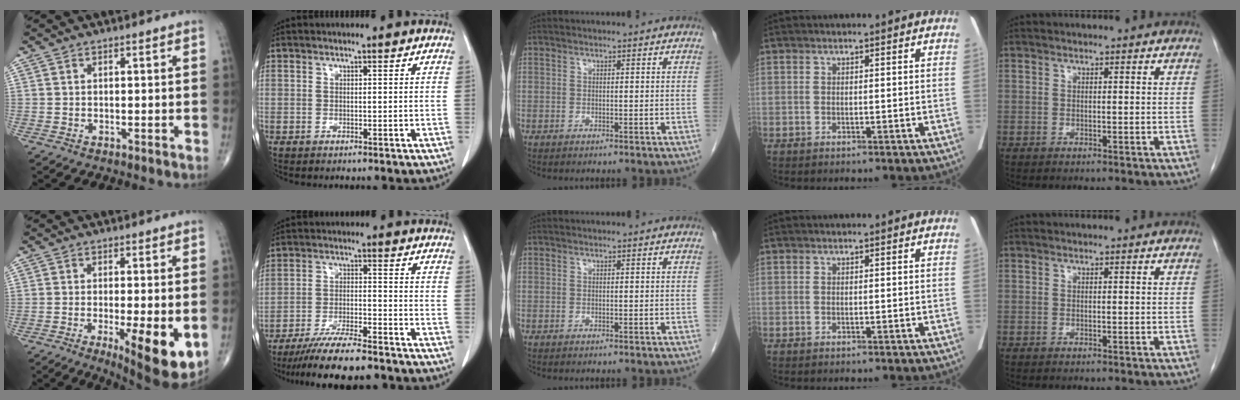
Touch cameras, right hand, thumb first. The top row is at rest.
{"thumb": {"total": 11.9, "force": [-3.4, 3.1, 11.0], "torque": [-0.149, -0.023, -0.043]}, "index": {"total": 11.9, "force": [-10.3, 1.3, 5.7], "torque": [-0.087, -0.021, -0.166]}}